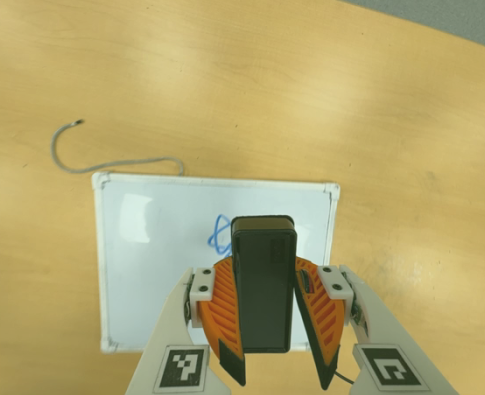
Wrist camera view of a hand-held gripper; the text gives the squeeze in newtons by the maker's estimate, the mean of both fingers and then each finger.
{"total": 8.7, "left": 8.1, "right": 9.2}